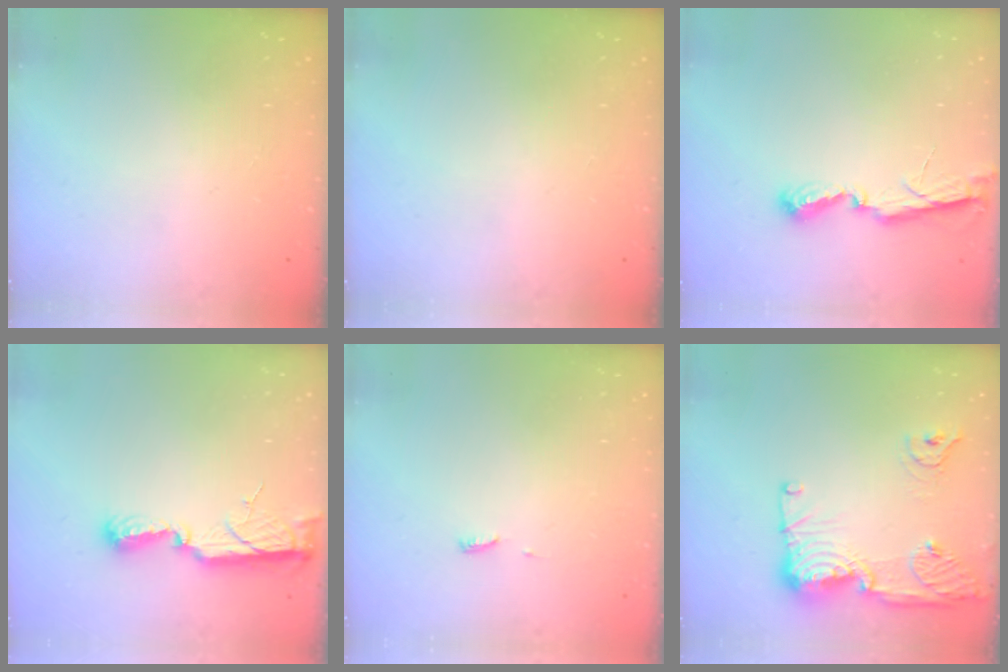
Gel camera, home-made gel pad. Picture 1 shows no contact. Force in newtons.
{"total": 0.0}
{"total": 7.1, "press": 7.0, "slide": 0.4}
{"total": 8.9, "press": 8.7, "slide": 1.6}
{"total": 3.6, "press": 3.6, "slide": 0.5}
{"total": 18.3, "press": 17.2, "slide": 6.3}